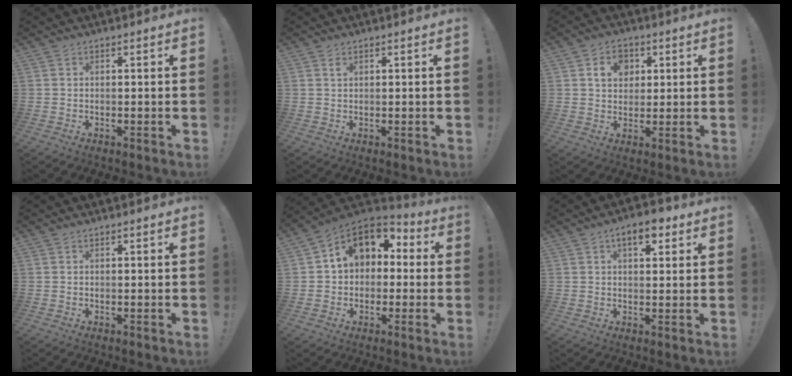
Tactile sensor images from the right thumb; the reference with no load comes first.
{"total": 0.9, "force": [0.5, 0.5, 0.5], "torque": [-0.004, -0.003, 0.009]}
{"total": 7.9, "force": [2.9, 6.3, 3.9], "torque": [-0.055, -0.002, 0.053]}
{"total": 0.0}
{"total": 11.8, "force": [4.4, 8.5, 6.9], "torque": [-0.094, -0.018, 0.082]}
{"total": 6.7, "force": [3.3, 3.3, 4.8], "torque": [-0.059, -0.006, 0.053]}